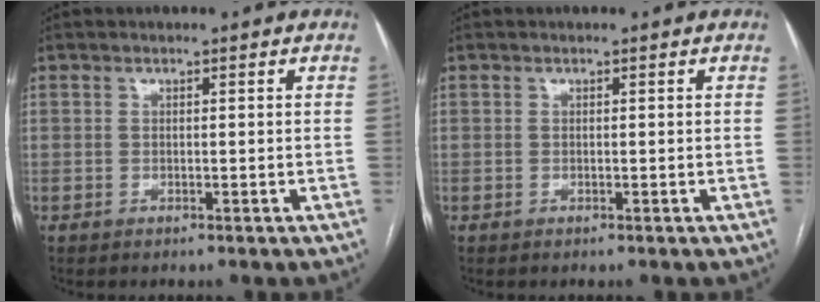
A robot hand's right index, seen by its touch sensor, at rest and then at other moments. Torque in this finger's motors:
{"motor_torque": [0.00, 0.00, -0.01, 0.00]}